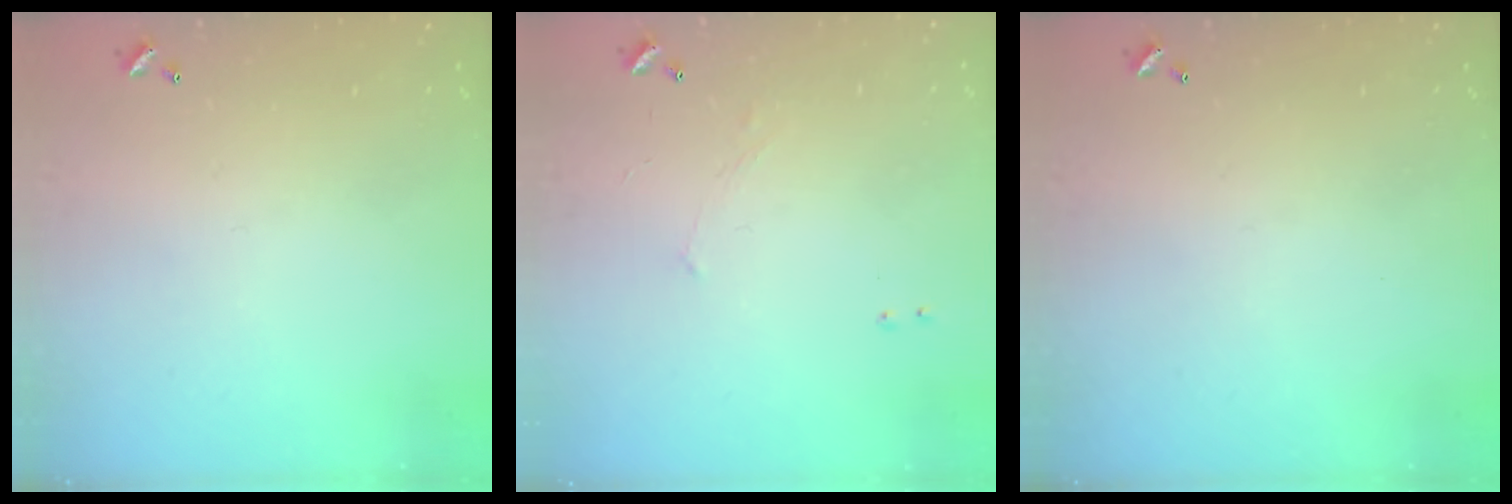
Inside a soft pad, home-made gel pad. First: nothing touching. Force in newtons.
{"total": 3.0, "press": 3.0, "slide": 0.3}
{"total": 0.0}